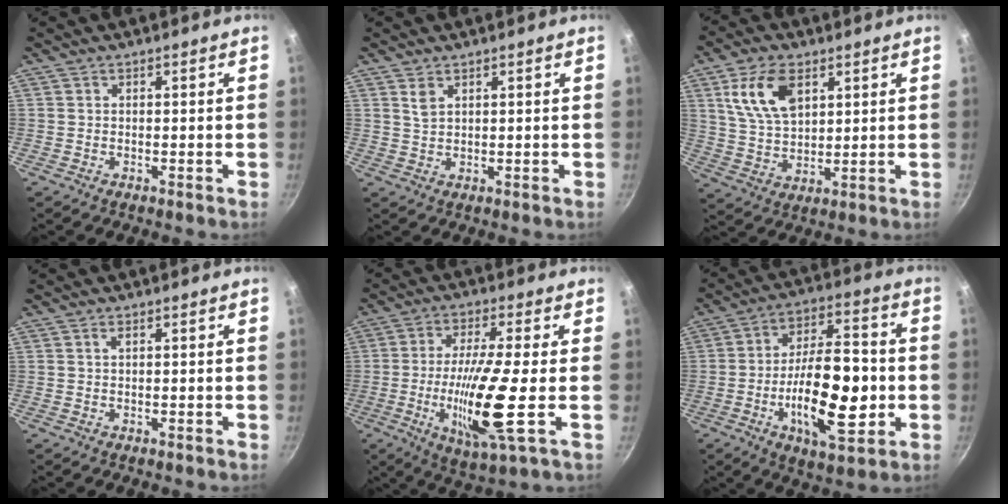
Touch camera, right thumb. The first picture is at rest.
{"total": 2.2, "force": [1.3, 1.2, 1.4], "torque": [-0.027, -0.007, 0.028]}
{"total": 11.4, "force": [4.6, 6.6, 8.1], "torque": [-0.142, -0.013, 0.092]}
{"total": 0.8, "force": [0.1, 0.3, 0.7], "torque": [-0.012, 0.001, 0.001]}
{"total": 15.6, "force": [-2.5, 2.1, 15.2], "torque": [-0.292, -0.008, -0.046]}
{"total": 19.2, "force": [-3.7, 8.3, 17.0], "torque": [-0.256, 0.022, -0.058]}